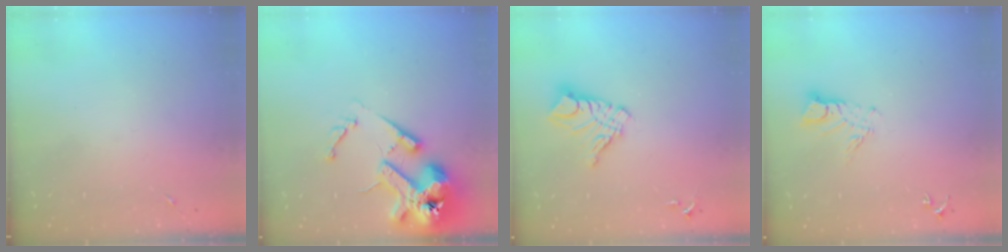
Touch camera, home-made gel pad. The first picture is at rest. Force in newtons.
{"total": 17.7, "press": 17.6, "slide": 2.4}
{"total": 12.1, "press": 12.0, "slide": 1.1}
{"total": 7.7, "press": 7.7, "slide": 0.7}